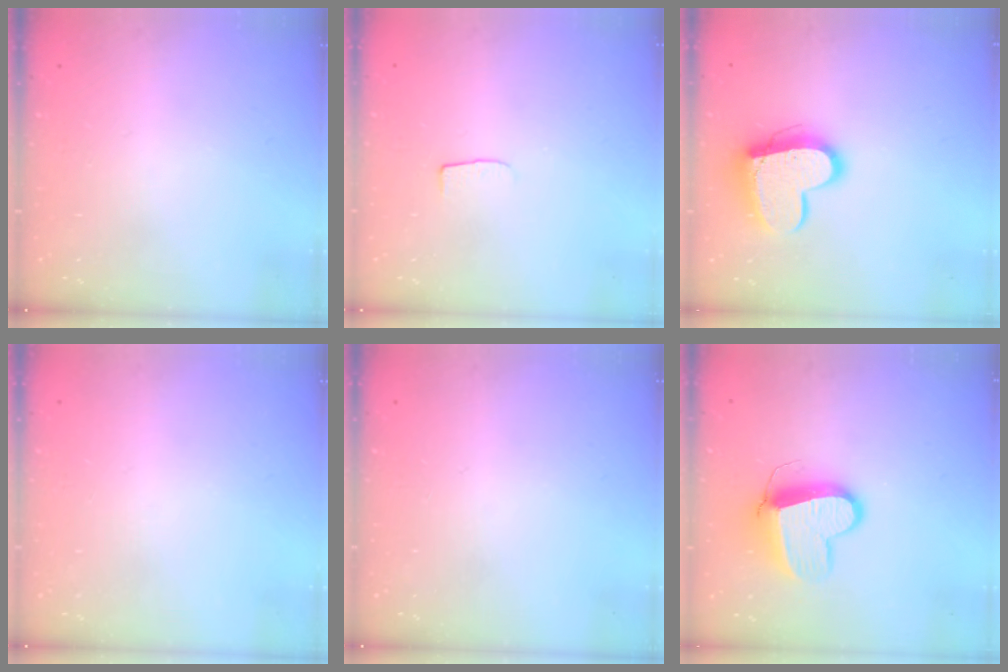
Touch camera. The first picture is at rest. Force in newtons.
{"total": 4.0, "press": 4.0, "slide": 0.2}
{"total": 14.0, "press": 14.0, "slide": 0.6}
{"total": 0.0}
{"total": 0.0}
{"total": 11.5, "press": 11.4, "slide": 1.3}